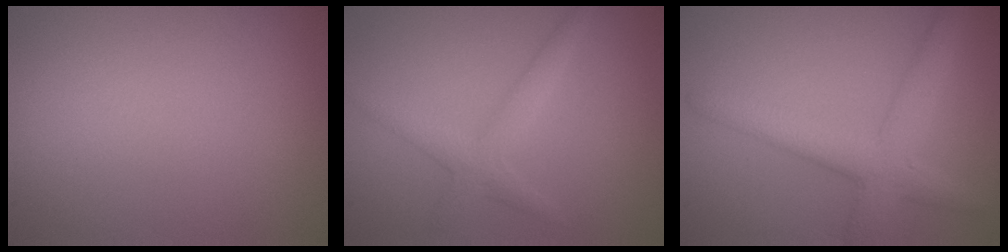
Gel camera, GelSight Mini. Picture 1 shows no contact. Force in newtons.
{"total": 2.2, "press": 2.2, "slide": 0.1}
{"total": 4.4, "press": 4.4, "slide": 0.0}